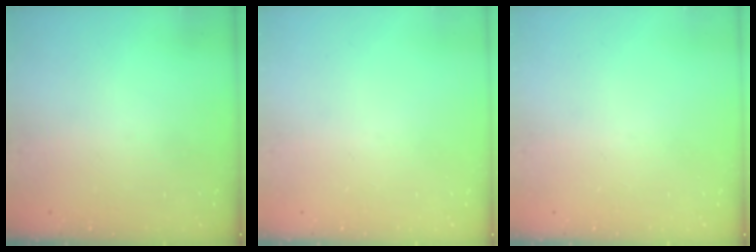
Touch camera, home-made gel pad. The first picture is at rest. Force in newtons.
{"total": 0.0}
{"total": 0.0}